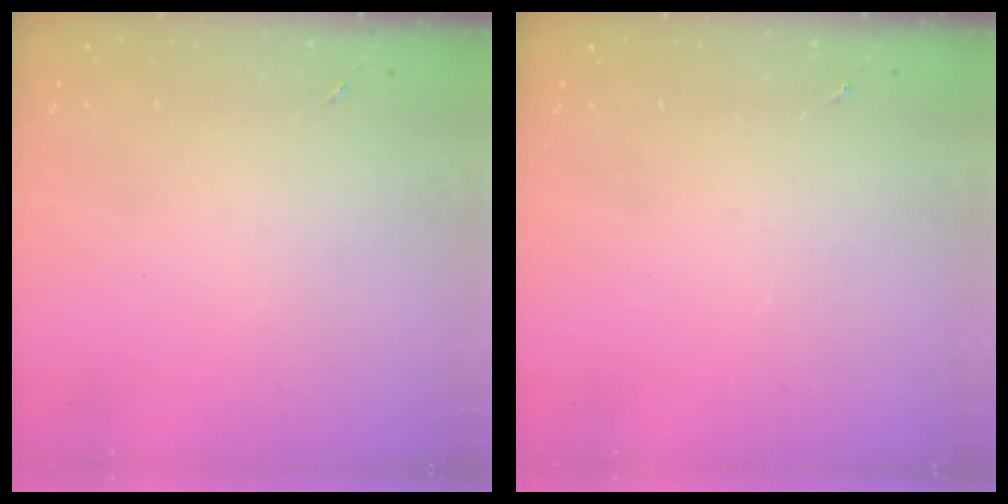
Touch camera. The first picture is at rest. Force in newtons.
{"total": 0.0}